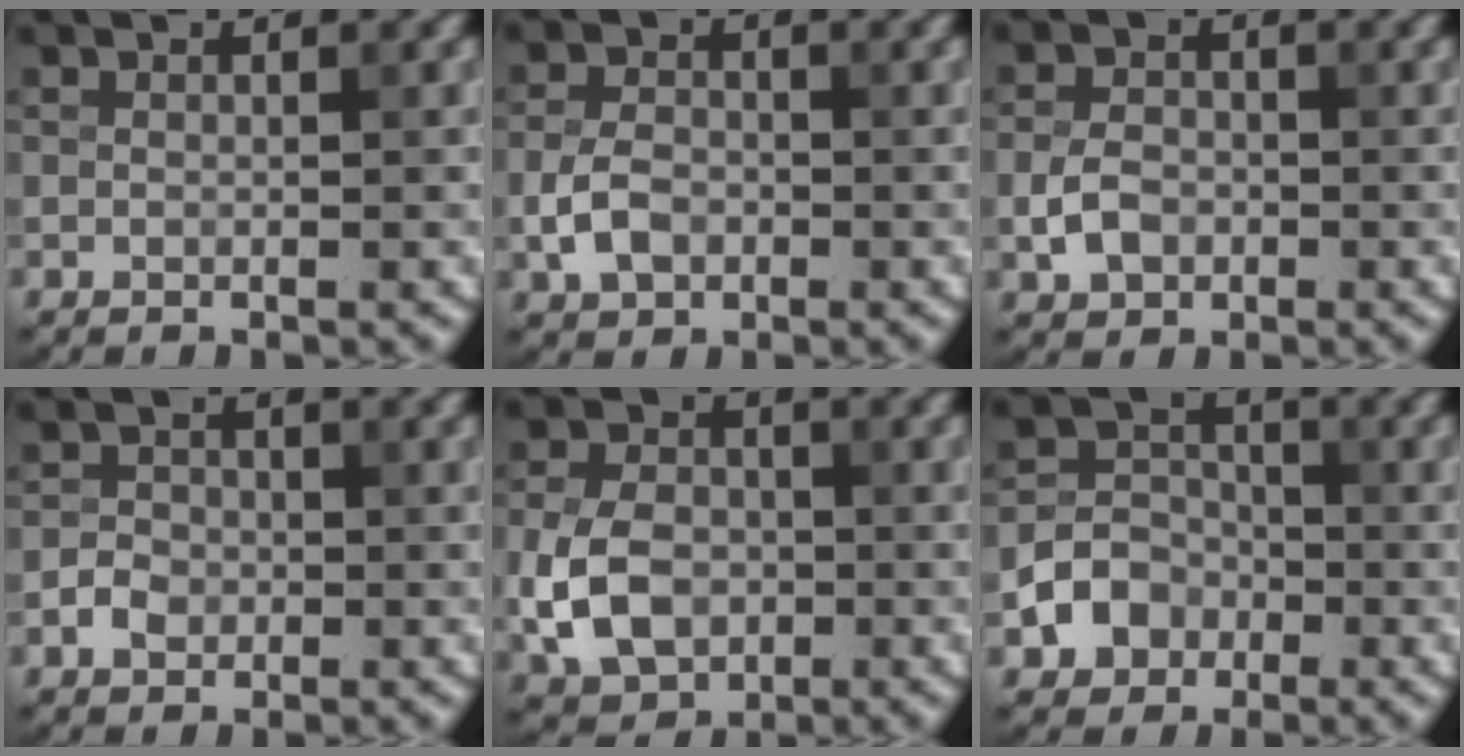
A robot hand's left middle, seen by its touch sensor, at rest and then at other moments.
{"total": 3.0, "force": [-1.0, 2.1, 1.9], "torque": [-0.035, 0.002, -0.024]}
{"total": 2.7, "force": [-0.8, 2.0, 1.6], "torque": [-0.028, 0.001, -0.021]}
{"total": 1.8, "force": [-0.7, 1.5, 0.8], "torque": [-0.010, 0.002, -0.016]}
{"total": 6.0, "force": [-1.5, 4.3, 3.8], "torque": [-0.084, -0.001, -0.034]}
{"total": 3.8, "force": [-1.6, 3.2, 1.3], "torque": [-0.019, 0.005, -0.032]}